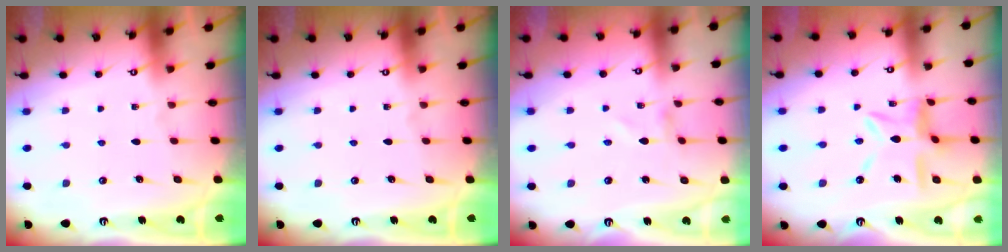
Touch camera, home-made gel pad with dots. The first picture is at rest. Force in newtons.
{"total": 0.0}
{"total": 1.0, "press": 1.0, "slide": 0.1}
{"total": 12.2, "press": 12.2, "slide": 1.0}